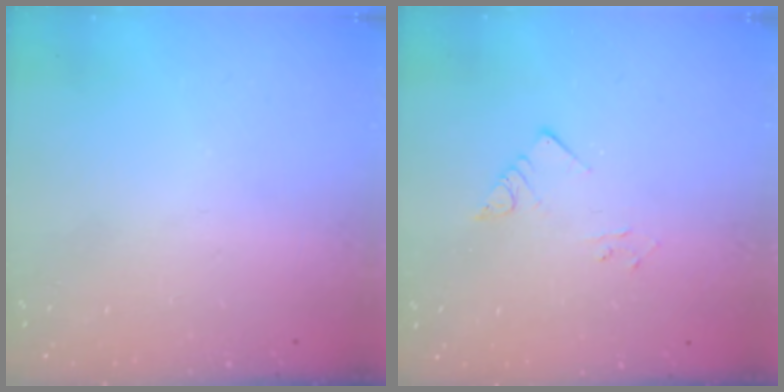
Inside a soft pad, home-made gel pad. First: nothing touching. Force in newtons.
{"total": 3.9, "press": 3.9, "slide": 0.2}